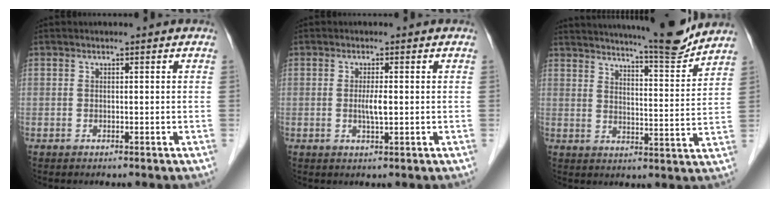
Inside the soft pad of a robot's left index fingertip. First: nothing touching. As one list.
[{"total": 2.3, "force": [-0.2, 0.2, 2.3], "torque": [-0.047, -0.003, -0.002]}, {"total": 14.1, "force": [13.1, 0.0, 5.2], "torque": [-0.083, -0.025, 0.177]}]